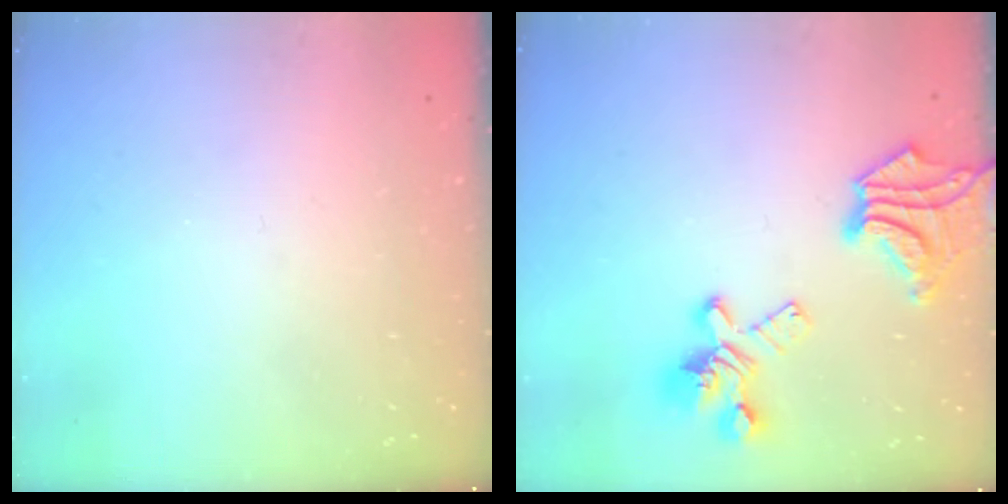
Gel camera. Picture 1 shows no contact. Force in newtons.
{"total": 13.3, "press": 12.9, "slide": 3.3}